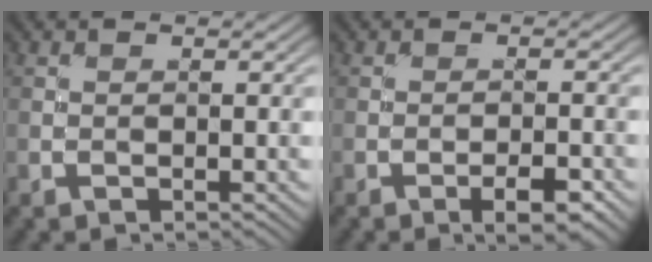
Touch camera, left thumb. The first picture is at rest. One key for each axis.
{"total": 3.5, "fx": -2.1, "fy": 1.0, "fz": 2.7, "tx": -0.042, "ty": 0.005, "tz": -0.029}